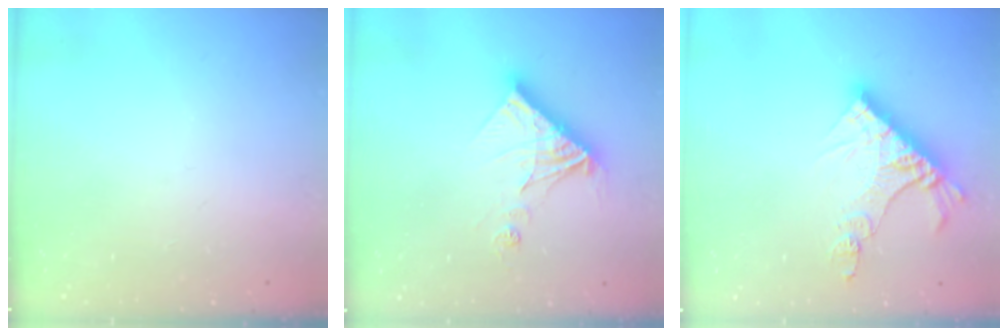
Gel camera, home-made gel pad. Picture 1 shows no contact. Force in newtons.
{"total": 14.1, "press": 14.0, "slide": 1.5}
{"total": 12.6, "press": 12.6, "slide": 1.1}